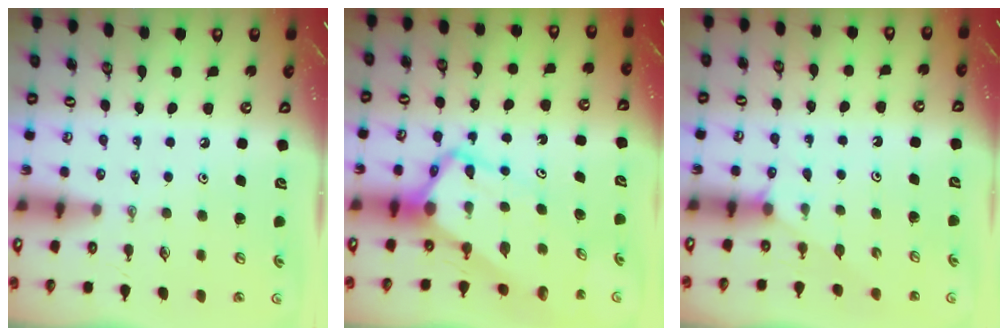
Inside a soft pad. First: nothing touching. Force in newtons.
{"total": 8.4, "press": 8.4, "slide": 0.9}
{"total": 2.9, "press": 2.9, "slide": 0.4}